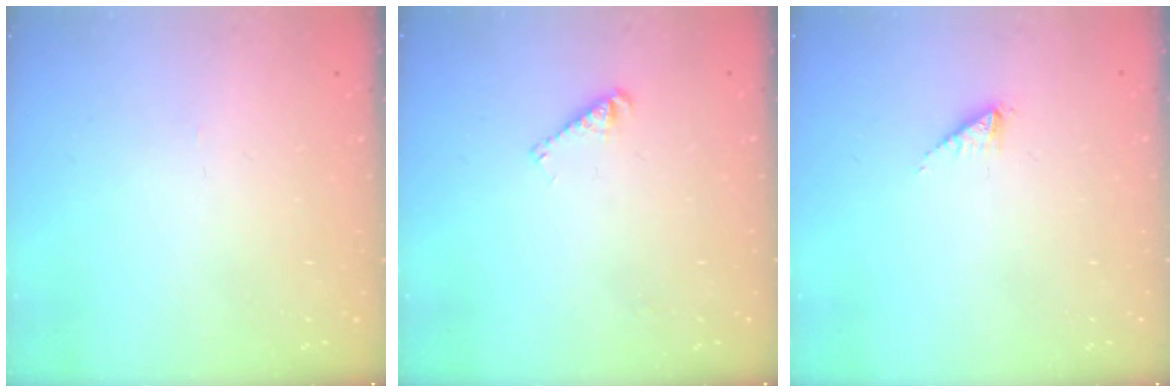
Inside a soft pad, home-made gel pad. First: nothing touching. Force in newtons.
{"total": 3.4, "press": 3.4, "slide": 0.2}
{"total": 2.1, "press": 2.1, "slide": 0.2}